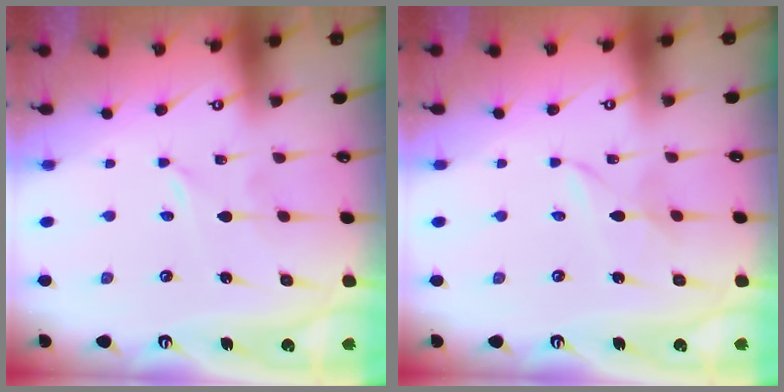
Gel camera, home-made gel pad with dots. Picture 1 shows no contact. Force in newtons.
{"total": 2.5, "press": 2.5, "slide": 0.3}